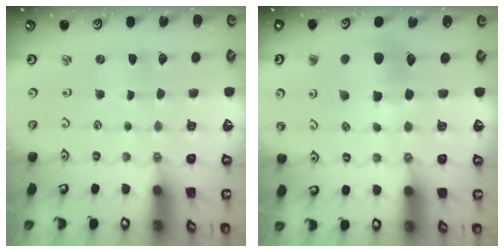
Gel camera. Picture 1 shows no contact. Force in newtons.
{"total": 8.3, "press": 8.2, "slide": 1.2}